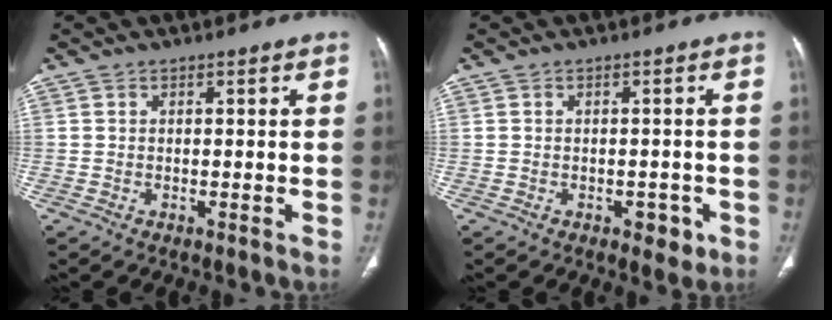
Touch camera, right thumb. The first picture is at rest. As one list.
[{"total": 3.1, "force": [-1.4, 2.0, 2.0], "torque": [-0.010, 0.004, -0.014]}]